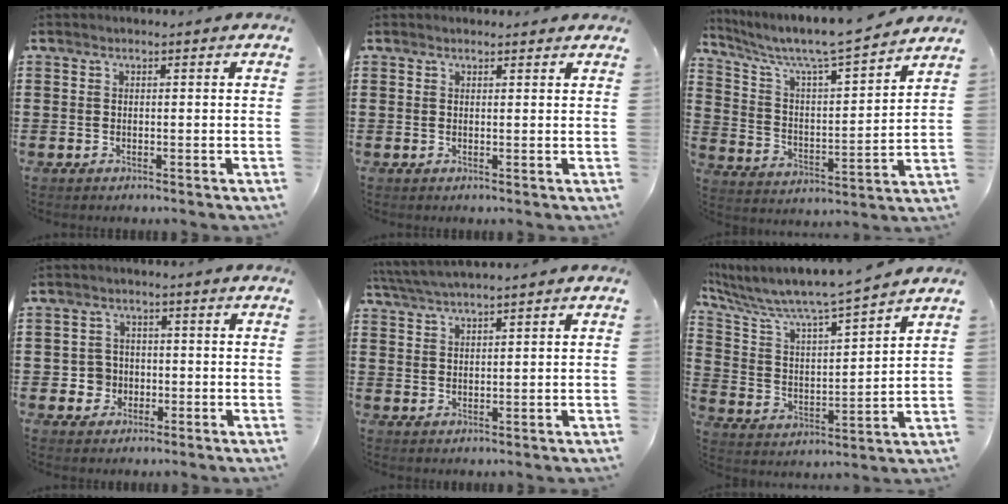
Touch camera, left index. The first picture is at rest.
{"total": 0.9, "force": [0.8, 0.2, 0.1], "torque": [-0.004, 0.001, 0.016]}
{"total": 6.7, "force": [6.0, 0.4, 2.9], "torque": [-0.084, -0.047, 0.094]}
{"total": 3.2, "force": [-0.8, 3.0, 0.8], "torque": [-0.034, 0.001, -0.023]}
{"total": 3.2, "force": [2.9, -0.5, 1.1], "torque": [-0.030, -0.004, 0.054]}
{"total": 7.1, "force": [6.5, 0.3, 2.9], "torque": [-0.086, -0.050, 0.104]}